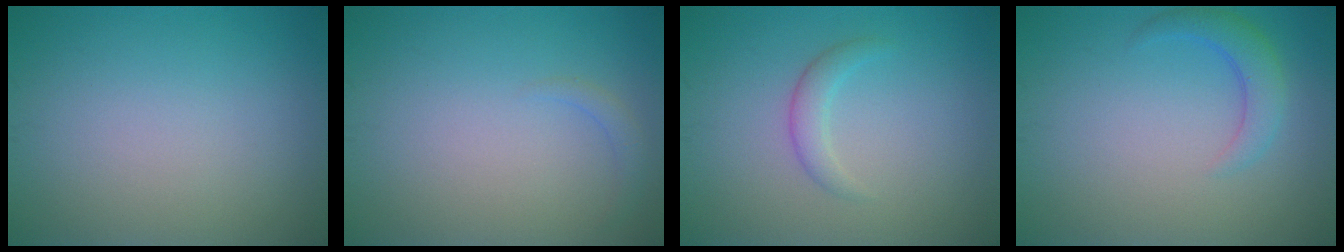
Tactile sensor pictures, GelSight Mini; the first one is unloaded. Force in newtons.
{"total": 1.0, "press": 1.0, "slide": 0.2}
{"total": 1.7, "press": 1.7, "slide": 0.1}
{"total": 2.6, "press": 2.6, "slide": 0.2}